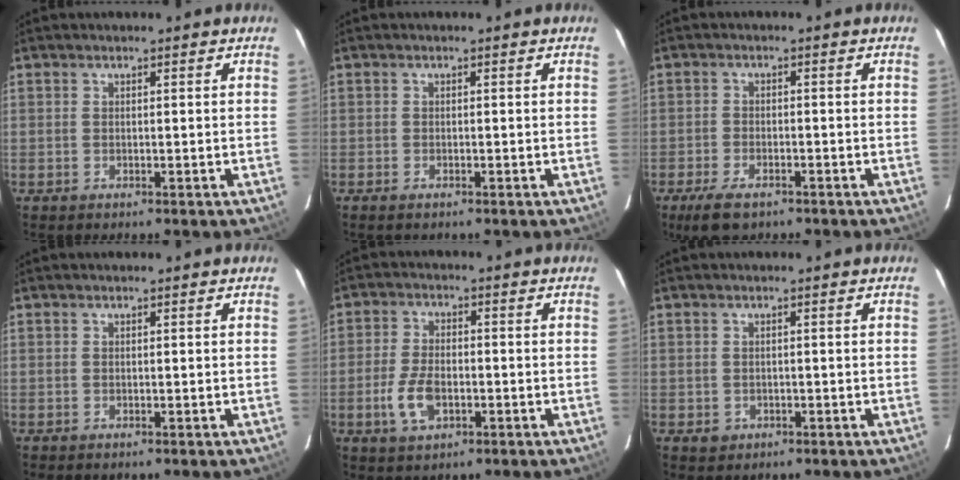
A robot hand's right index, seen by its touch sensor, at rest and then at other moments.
{"total": 0.9, "force": [-0.7, 0.3, 0.4], "torque": [-0.007, -0.003, -0.015]}
{"total": 6.3, "force": [-4.3, 2.8, 3.7], "torque": [-0.094, -0.013, -0.074]}
{"total": 0.0}
{"total": 7.3, "force": [-2.4, 4.0, 5.6], "torque": [-0.125, -0.001, -0.042]}
{"total": 1.9, "force": [-0.6, 1.7, 0.4], "torque": [-0.006, 0.000, -0.005]}